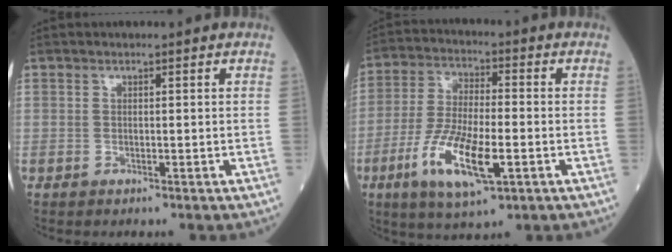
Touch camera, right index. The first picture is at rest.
{"total": 13.1, "force": [-4.7, 3.6, 11.7], "torque": [-0.242, -0.017, -0.083]}